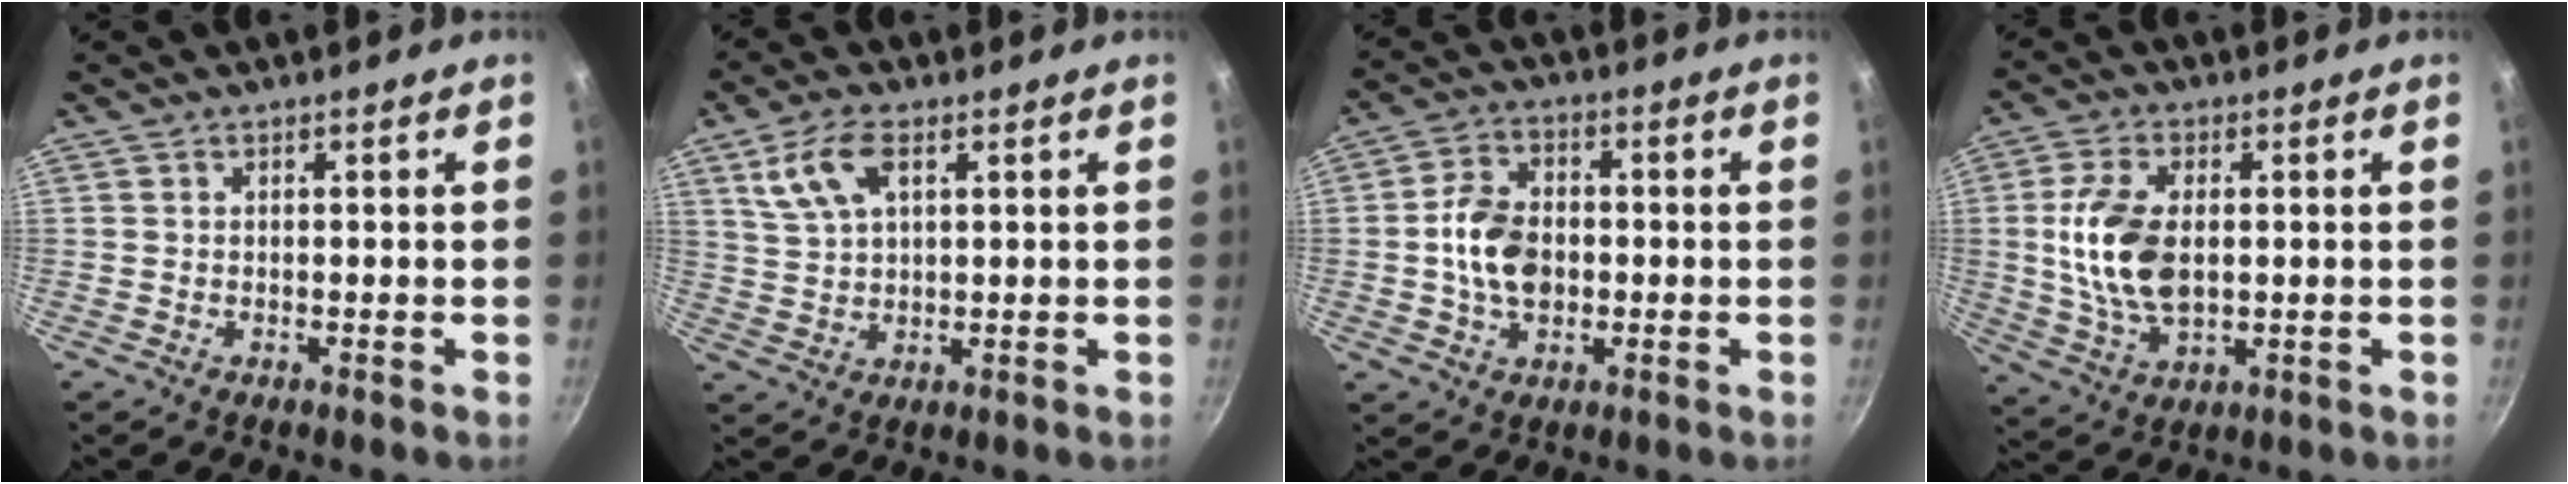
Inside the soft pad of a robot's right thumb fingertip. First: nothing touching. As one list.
[{"total": 7.8, "force": [3.4, 3.9, 5.8], "torque": [-0.120, 0.000, 0.072]}, {"total": 9.8, "force": [-0.6, 6.8, 7.0], "torque": [-0.111, 0.012, -0.016]}, {"total": 12.9, "force": [0.8, 7.2, 10.7], "torque": [-0.214, -0.004, 0.022]}]